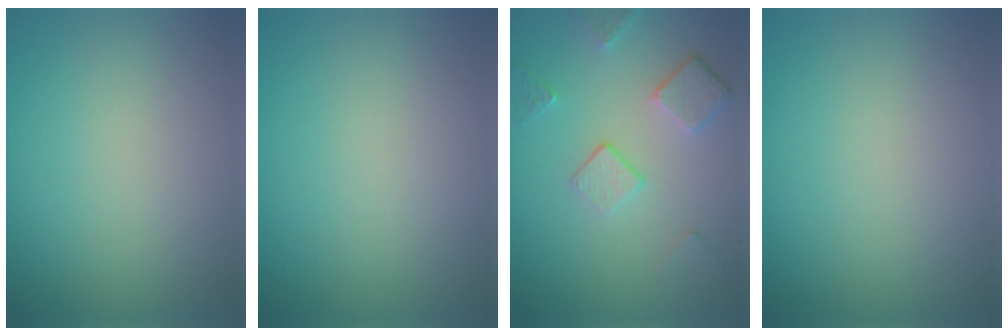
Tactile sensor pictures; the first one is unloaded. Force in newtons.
{"total": 0.0}
{"total": 3.5, "press": 2.8, "slide": 2.0}
{"total": 0.0}